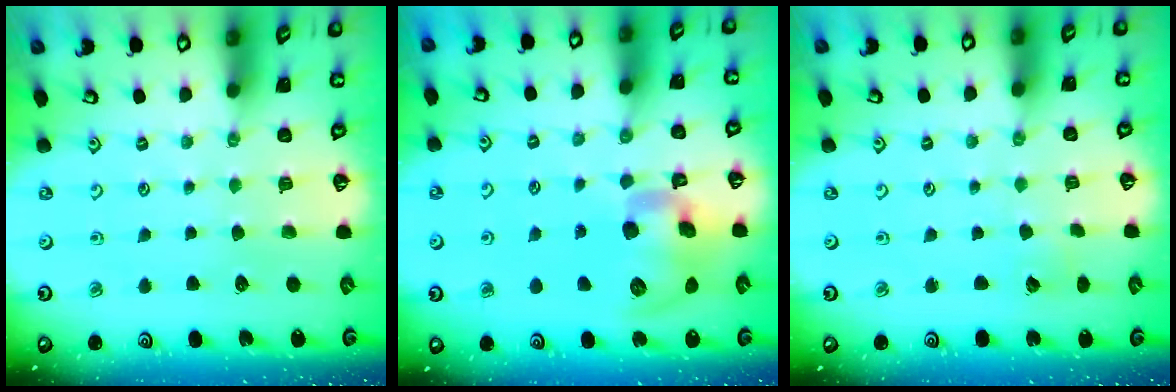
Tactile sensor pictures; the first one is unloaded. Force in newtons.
{"total": 14.0, "press": 13.8, "slide": 2.3}
{"total": 2.7, "press": 2.7, "slide": 0.3}